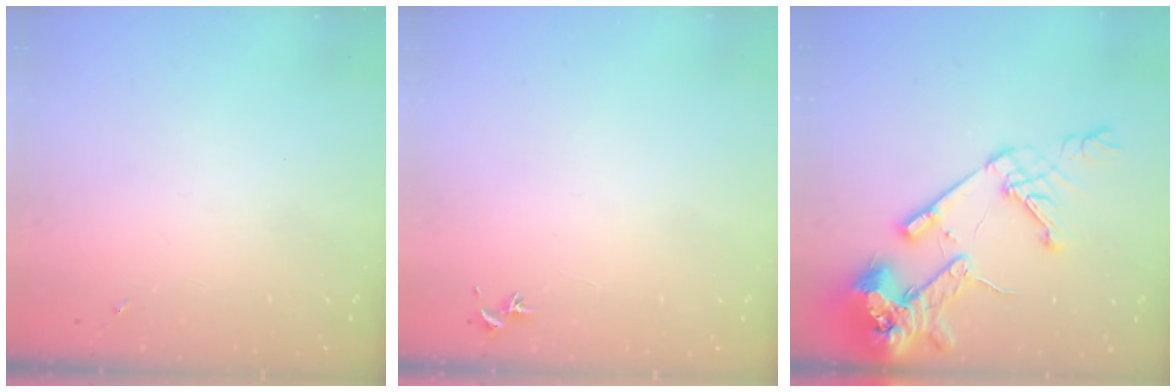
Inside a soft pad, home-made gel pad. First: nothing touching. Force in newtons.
{"total": 0.7, "press": 0.7, "slide": 0.3}
{"total": 18.4, "press": 18.2, "slide": 2.5}